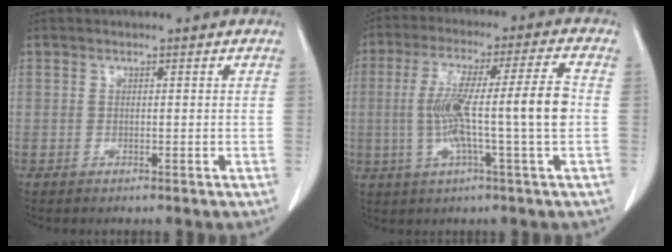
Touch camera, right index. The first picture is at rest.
{"total": 12.6, "force": [-1.0, -0.3, 12.6], "torque": [-0.231, 0.017, -0.019]}